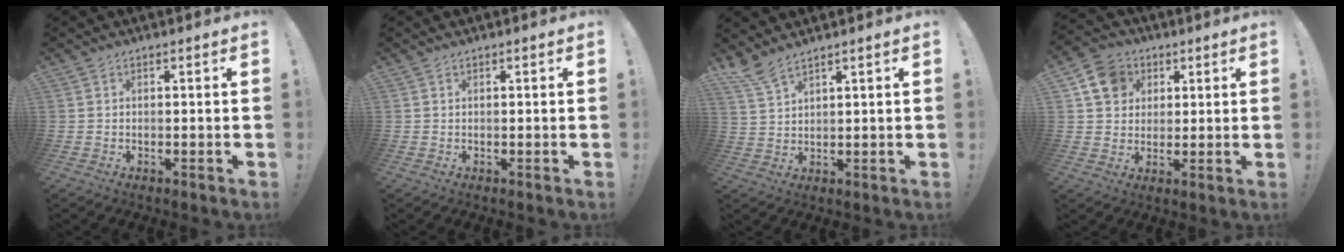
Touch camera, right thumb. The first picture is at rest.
{"total": 0.0}
{"total": 5.3, "force": [4.5, 0.8, 2.7], "torque": [-0.057, -0.027, 0.085]}
{"total": 10.5, "force": [3.9, 9.0, 3.7], "torque": [-0.049, -0.009, 0.078]}